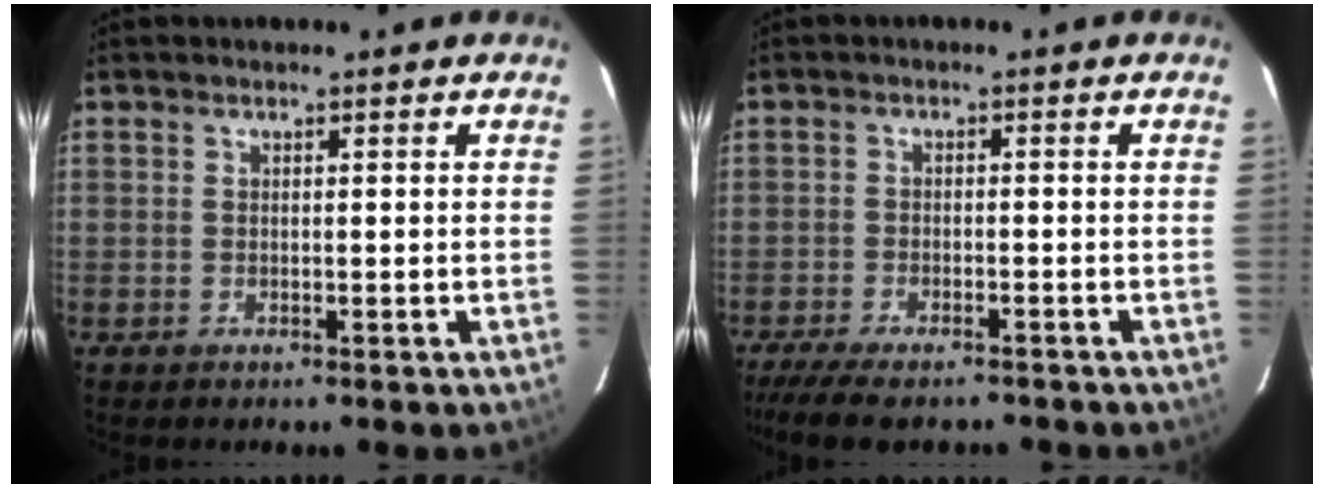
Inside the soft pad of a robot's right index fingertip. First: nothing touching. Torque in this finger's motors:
{"motor_torque": [1.30, -0.85, 0.37, 0.07]}